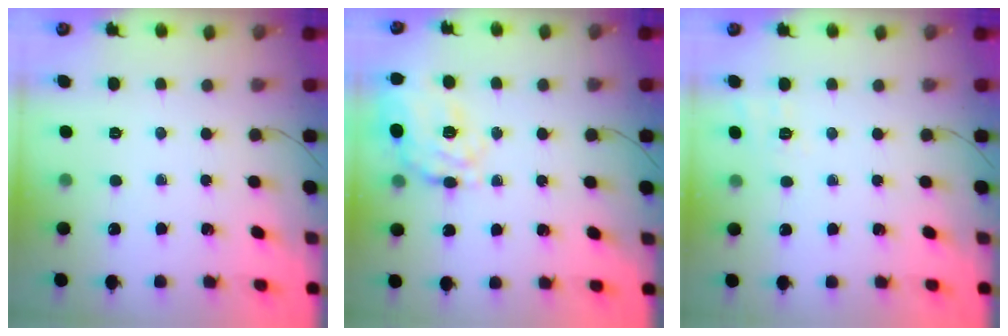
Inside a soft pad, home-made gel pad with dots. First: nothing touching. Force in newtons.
{"total": 15.0, "press": 14.8, "slide": 2.6}
{"total": 2.3, "press": 0.9, "slide": 2.1}